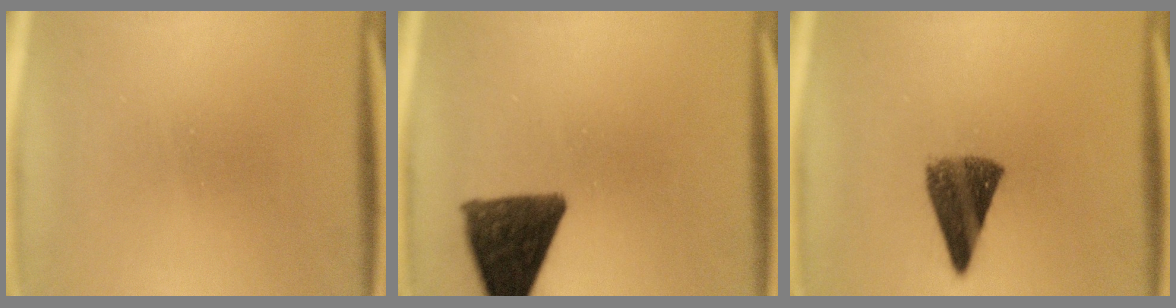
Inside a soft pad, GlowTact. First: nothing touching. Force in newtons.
{"total": 10.7}
{"total": 8.4}